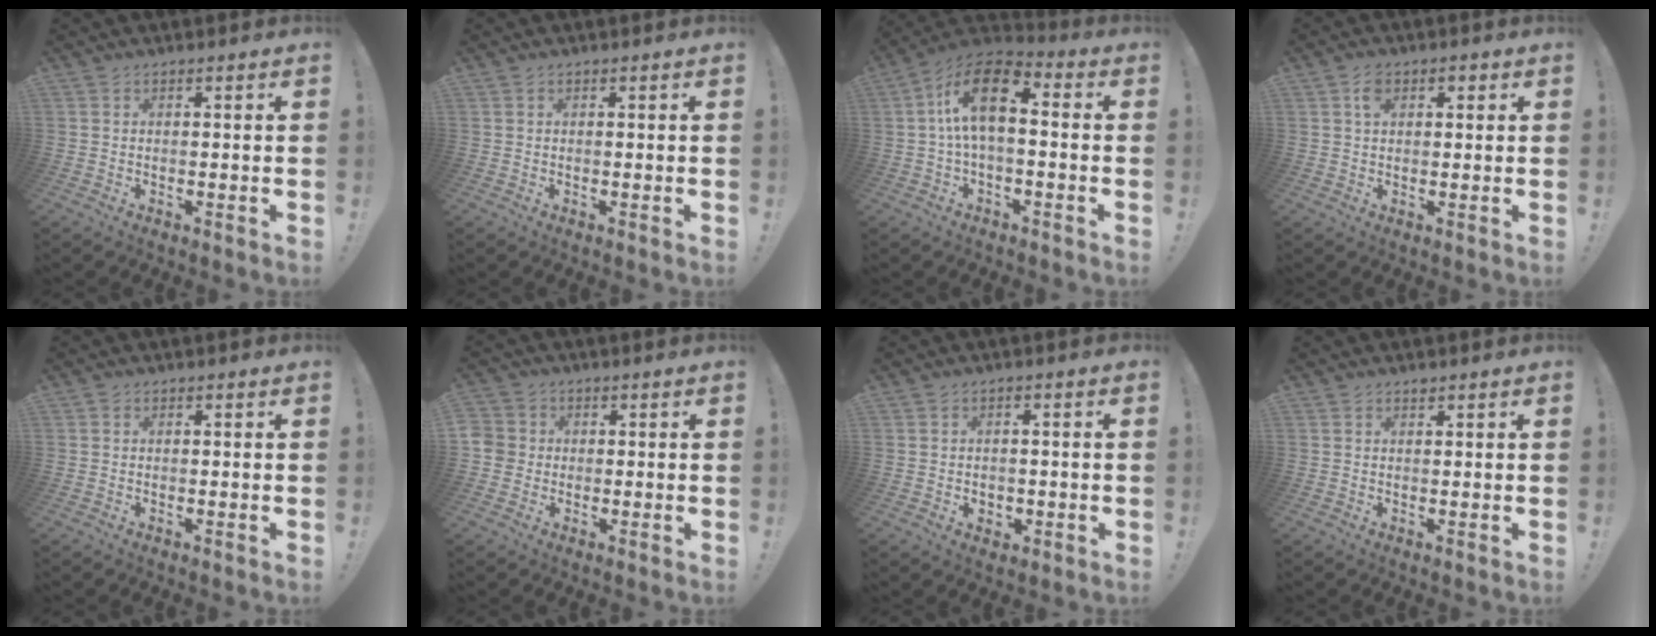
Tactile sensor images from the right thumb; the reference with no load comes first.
{"total": 0.0}
{"total": 13.7, "force": [1.9, 6.6, 11.8], "torque": [-0.213, 0.012, 0.035]}
{"total": 3.8, "force": [1.4, 2.7, 2.3], "torque": [-0.021, -0.002, 0.018]}
{"total": 0.5, "force": [0.0, 0.5, -0.1], "torque": [0.000, 0.002, 0.000]}
{"total": 4.8, "force": [-0.4, 4.6, 1.4], "torque": [-0.031, 0.005, -0.010]}
{"total": 2.9, "force": [-0.2, 2.8, 0.9], "torque": [-0.002, -0.005, -0.006]}
{"total": 1.0, "force": [0.8, 0.5, 0.2], "torque": [0.009, -0.007, 0.013]}